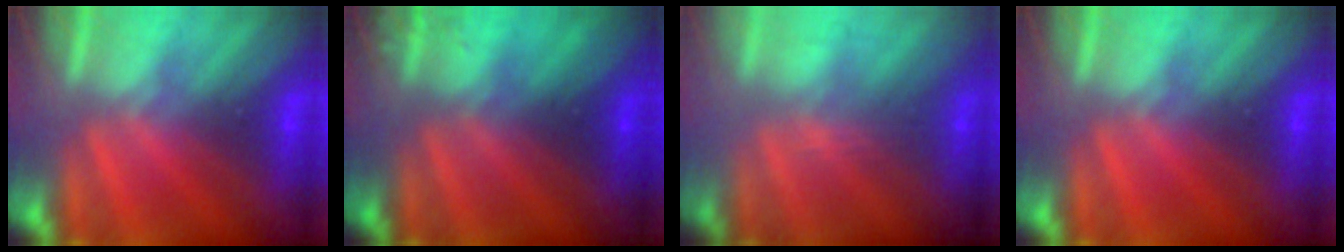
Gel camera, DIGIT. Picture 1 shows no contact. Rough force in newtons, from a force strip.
{"total": 3.2}
{"total": 2.7}
{"total": 0.0}